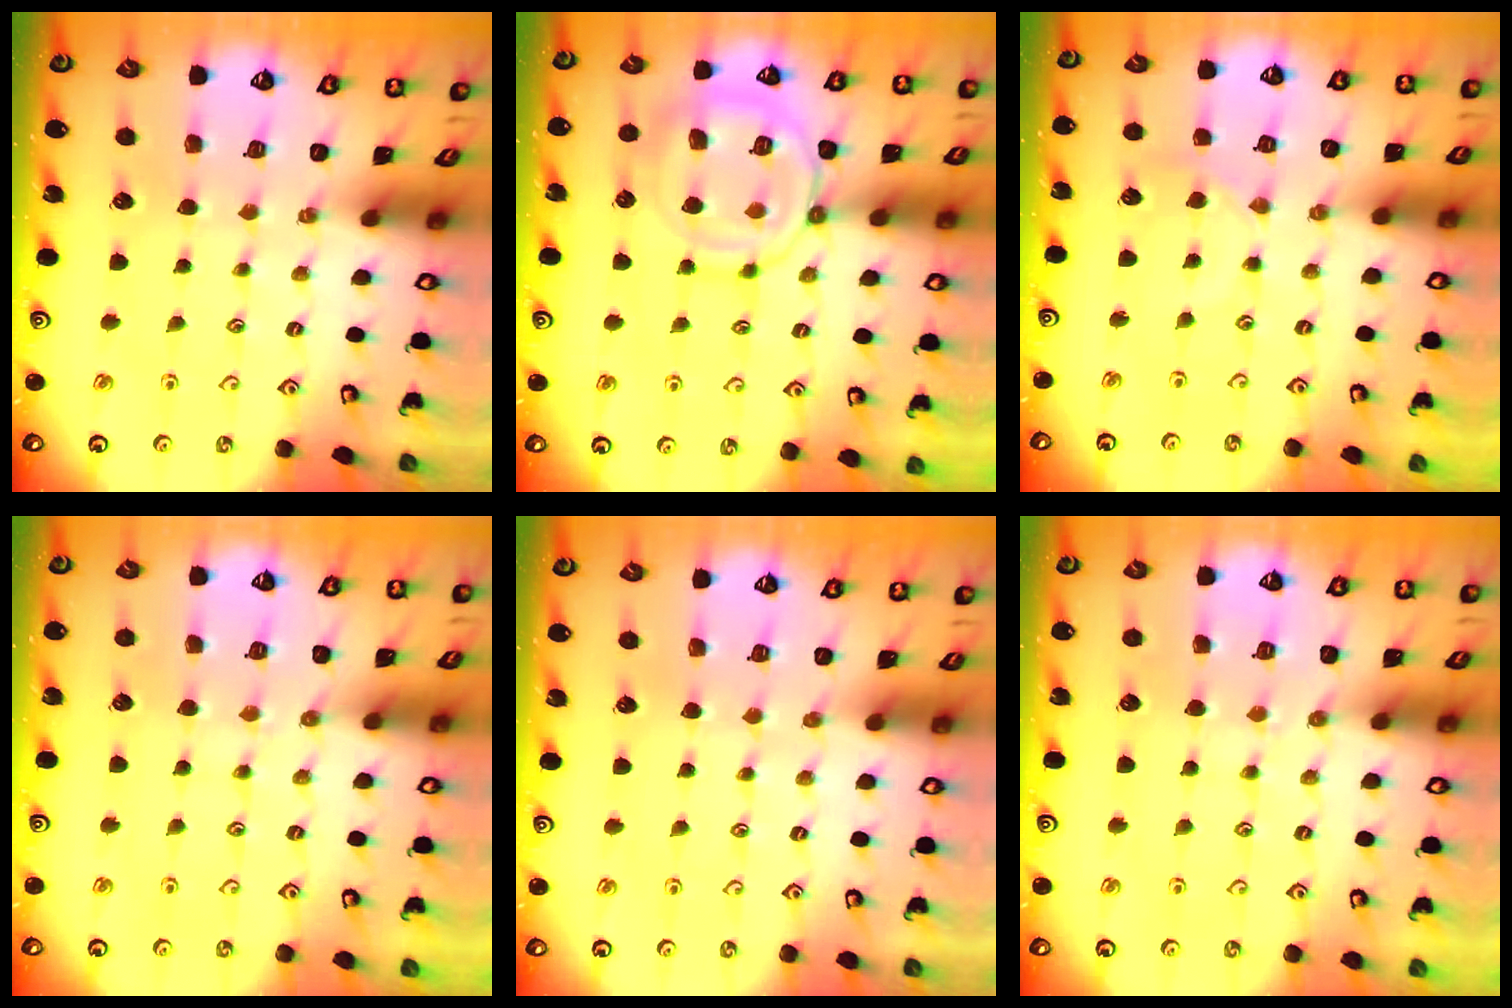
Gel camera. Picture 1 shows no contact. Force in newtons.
{"total": 12.9, "press": 12.8, "slide": 1.3}
{"total": 3.0, "press": 3.0, "slide": 0.4}
{"total": 5.1, "press": 5.1, "slide": 0.6}
{"total": 0.8, "press": 0.8, "slide": 0.1}
{"total": 6.2, "press": 6.1, "slide": 0.8}